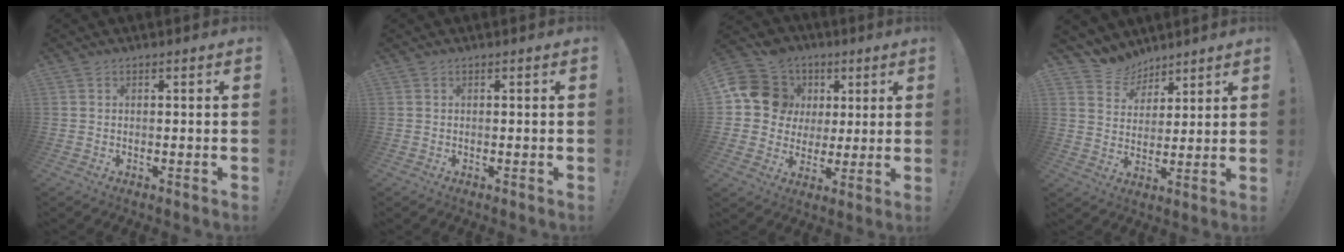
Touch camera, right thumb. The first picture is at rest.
{"total": 0.0}
{"total": 15.1, "force": [3.7, 13.5, 5.8], "torque": [-0.082, -0.004, 0.086]}
{"total": 8.6, "force": [7.0, 5.1, 0.6], "torque": [-0.030, -0.055, 0.140]}